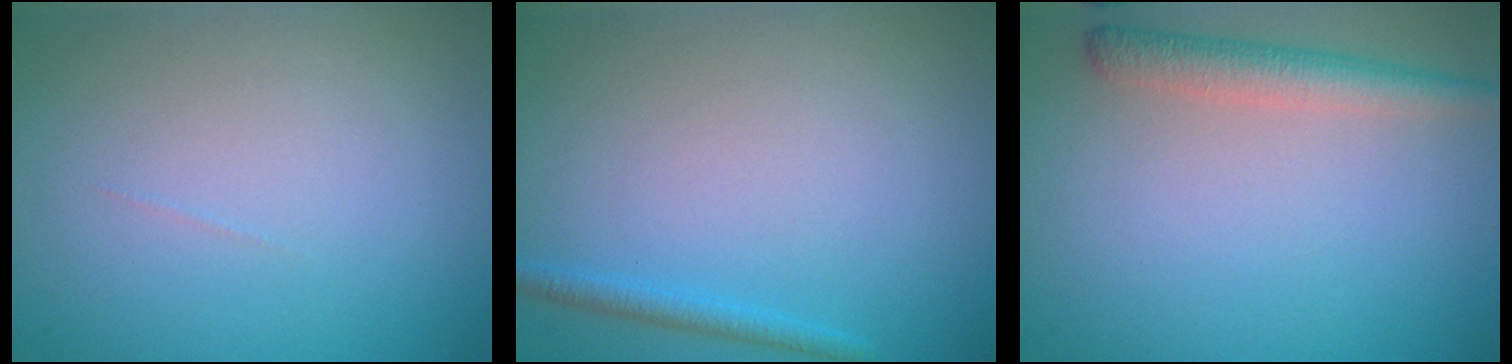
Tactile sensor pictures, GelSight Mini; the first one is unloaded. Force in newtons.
{"total": 1.3, "press": 1.3, "slide": 0.0}
{"total": 3.0, "press": 3.0, "slide": 0.2}